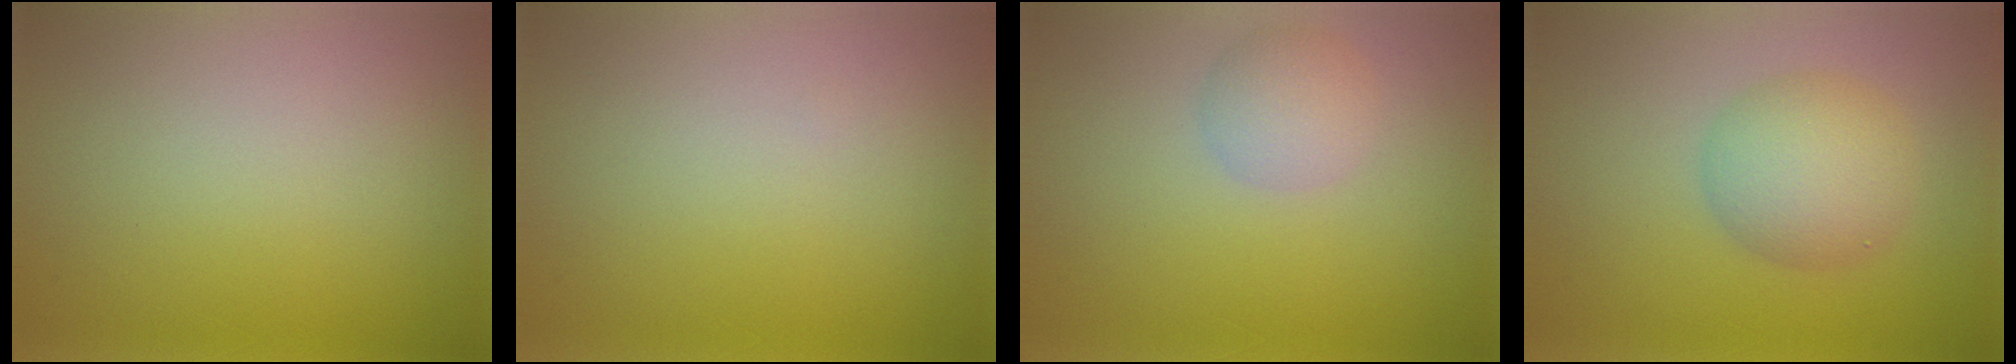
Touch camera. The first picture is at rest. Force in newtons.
{"total": 0.0}
{"total": 2.5, "press": 2.5, "slide": 0.1}
{"total": 4.9, "press": 4.9, "slide": 0.1}